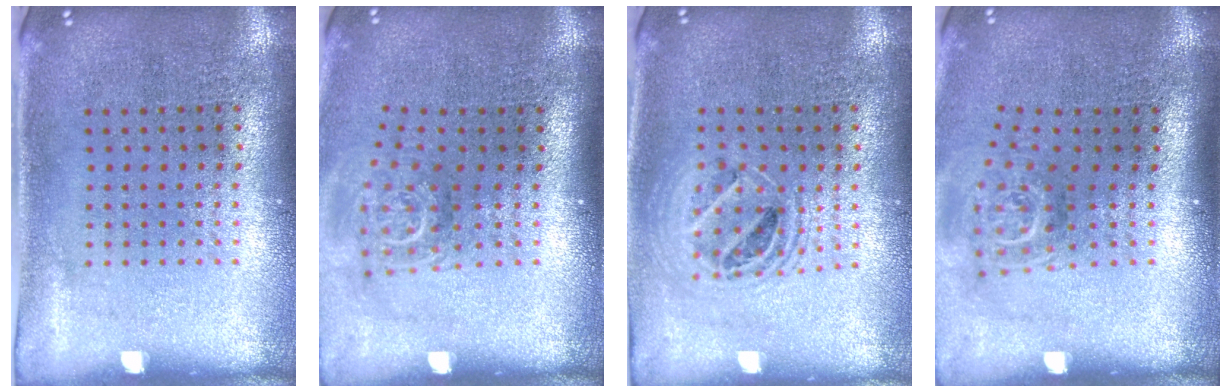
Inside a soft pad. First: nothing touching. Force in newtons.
{"total": 1.8, "press": 1.3, "slide": 1.2}
{"total": 1.5, "press": 1.3, "slide": 0.7}
{"total": 1.8, "press": 1.2, "slide": 1.3}